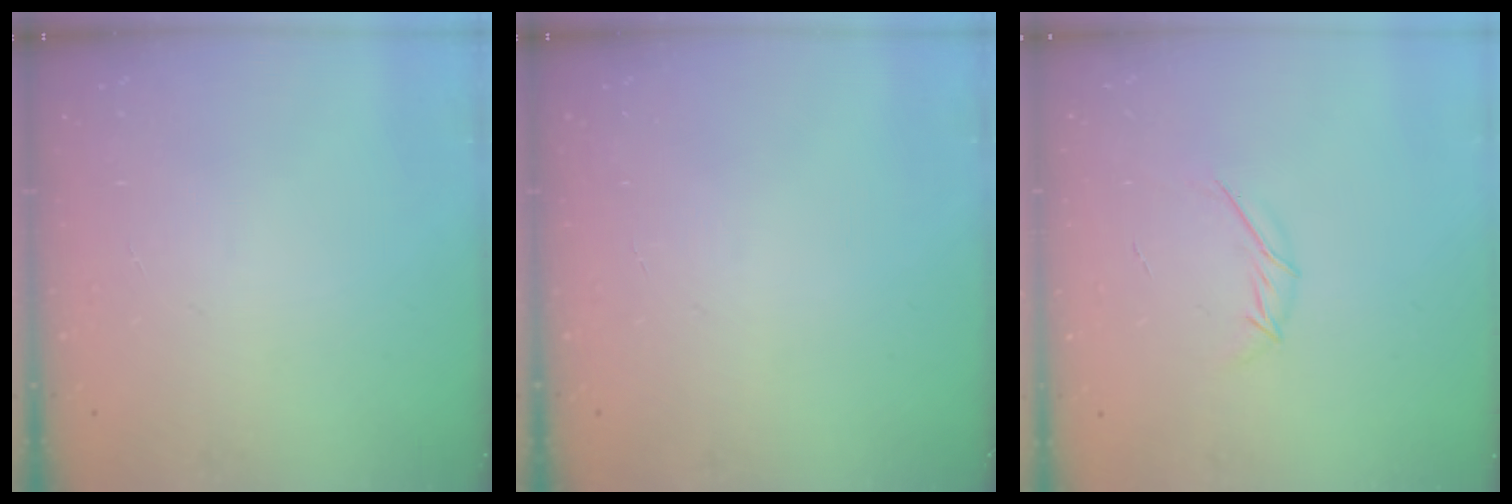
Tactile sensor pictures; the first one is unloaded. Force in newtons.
{"total": 0.0}
{"total": 5.4, "press": 5.3, "slide": 1.1}